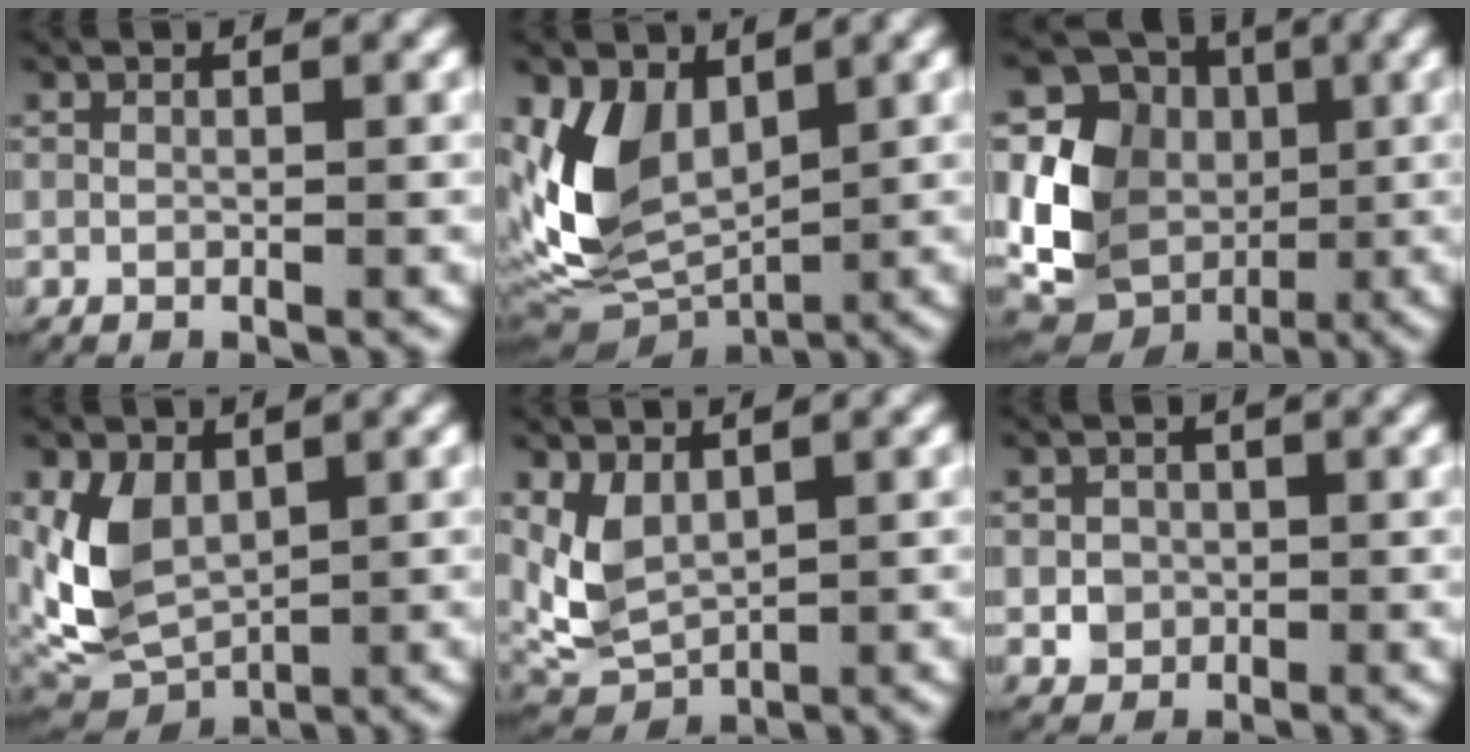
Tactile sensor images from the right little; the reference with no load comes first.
{"total": 7.5, "force": [1.1, 5.1, 5.4], "torque": [-0.122, -0.019, 0.022]}
{"total": 9.8, "force": [-1.2, 8.1, 5.4], "torque": [-0.103, -0.023, -0.016]}
{"total": 6.2, "force": [0.6, 4.5, 4.2], "torque": [-0.099, -0.019, 0.021]}
{"total": 5.2, "force": [0.7, 4.0, 3.2], "torque": [-0.091, -0.016, 0.024]}
{"total": 1.8, "force": [-0.2, 1.7, 0.5], "torque": [-0.005, 0.002, -0.005]}